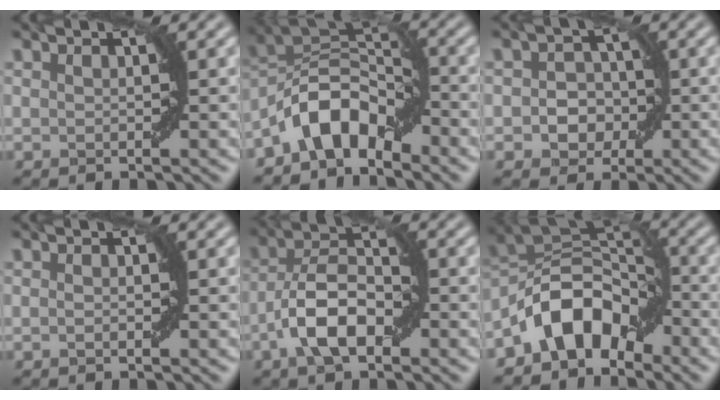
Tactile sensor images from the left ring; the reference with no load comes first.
{"total": 6.5, "force": [-4.0, 3.1, 4.0], "torque": [-0.059, 0.013, -0.084]}
{"total": 3.0, "force": [-0.6, 2.5, 1.6], "torque": [-0.011, 0.001, -0.017]}
{"total": 0.6, "force": [-0.2, 0.2, 0.5], "torque": [-0.009, 0.001, -0.003]}
{"total": 6.2, "force": [-2.5, 2.8, 5.0], "torque": [-0.088, 0.016, -0.051]}
{"total": 7.1, "force": [-4.2, 4.1, 4.1], "torque": [-0.051, 0.014, -0.091]}